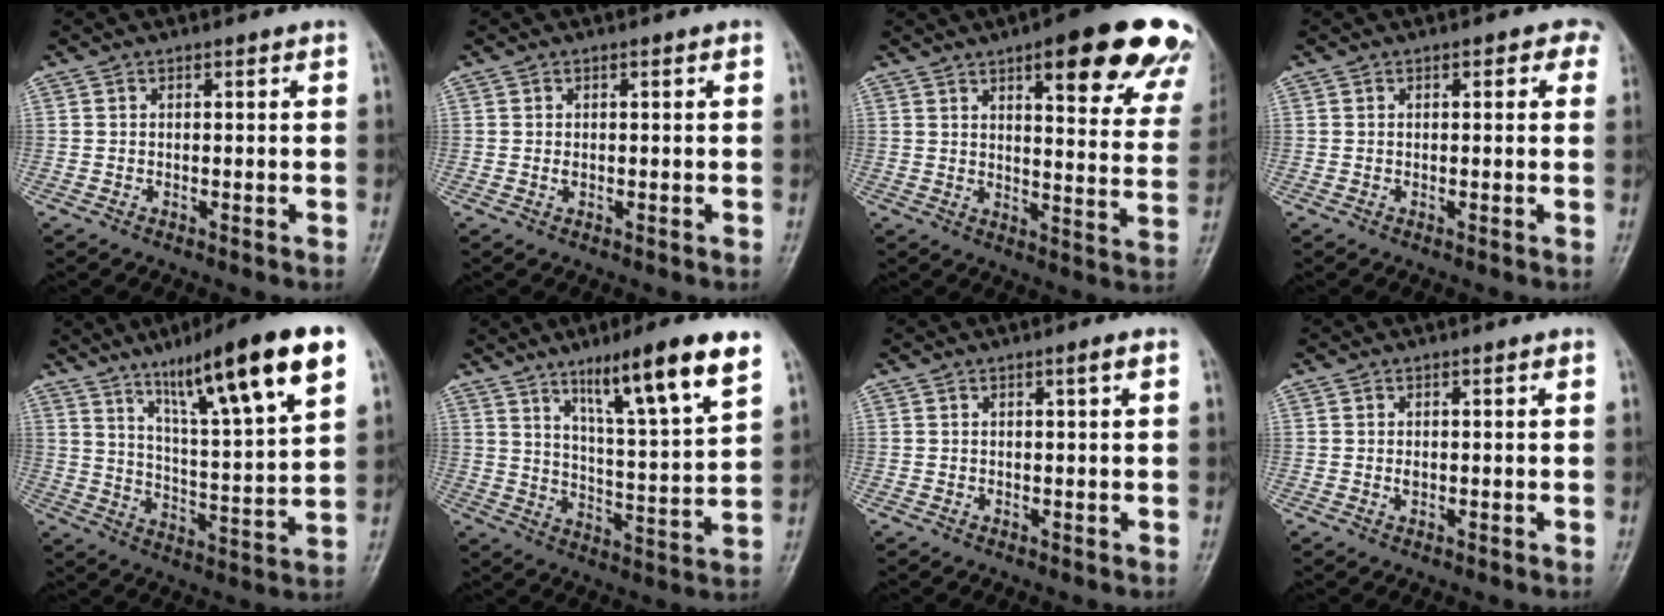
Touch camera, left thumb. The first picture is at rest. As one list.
[{"total": 0.6, "force": [-0.1, 0.4, 0.4], "torque": [-0.006, 0.003, 0.001]}, {"total": 23.2, "force": [14.2, 6.3, 17.2], "torque": [-0.179, -0.048, 0.168]}, {"total": 2.5, "force": [1.0, 1.6, 1.6], "torque": [0.006, 0.003, 0.003]}, {"total": 20.9, "force": [11.8, 2.8, 17.0], "torque": [-0.245, -0.036, 0.191]}, {"total": 16.3, "force": [10.0, 1.7, 12.8], "torque": [-0.193, -0.049, 0.164]}, {"total": 0.9, "force": [0.4, 0.0, 0.9], "torque": [-0.016, 0.001, 0.006]}, {"total": 0.7, "force": [0.0, 0.5, 0.5], "torque": [-0.005, 0.001, 0.001]}]